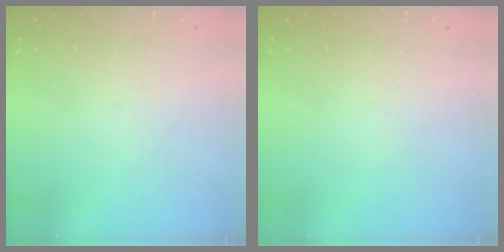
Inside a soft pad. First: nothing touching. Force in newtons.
{"total": 0.0}